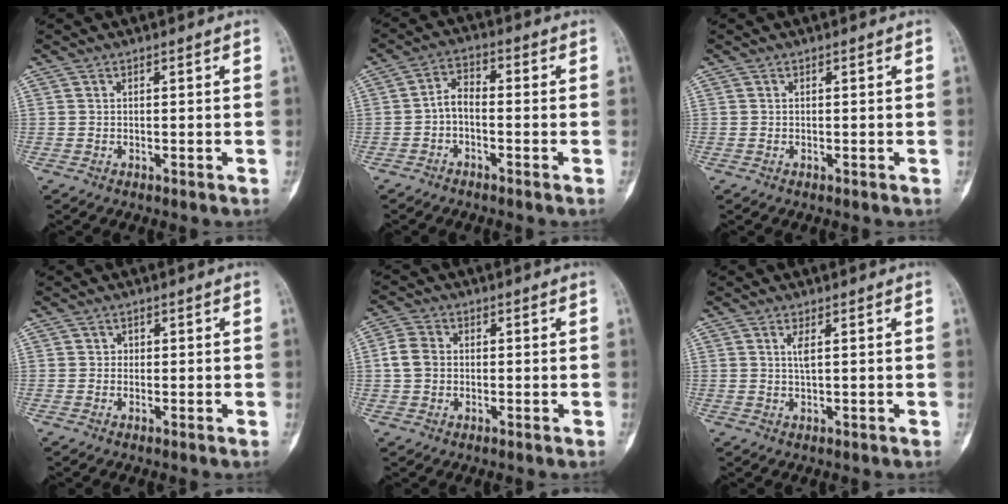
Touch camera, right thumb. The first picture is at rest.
{"total": 4.1, "force": [-1.3, 2.0, 3.3], "torque": [-0.055, 0.023, -0.036]}
{"total": 0.0}
{"total": 0.8, "force": [0.1, 0.8, 0.2], "torque": [0.004, 0.002, 0.000]}
{"total": 4.7, "force": [0.0, 3.9, 2.7], "torque": [-0.051, 0.010, -0.005]}
{"total": 2.0, "force": [0.7, 0.3, 1.8], "torque": [-0.045, -0.002, 0.016]}